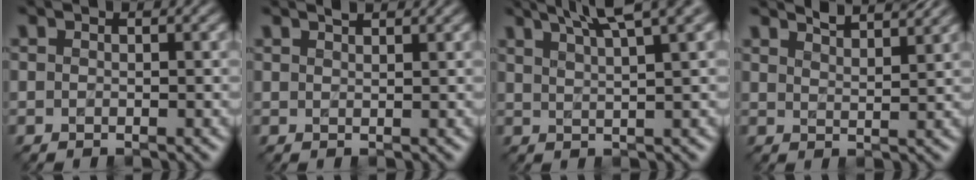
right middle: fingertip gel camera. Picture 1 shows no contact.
{"total": 1.3, "force": [1.1, 0.2, 0.5], "torque": [-0.004, 0.000, 0.013]}
{"total": 6.9, "force": [4.8, 1.4, 4.7], "torque": [-0.052, 0.028, 0.052]}
{"total": 4.0, "force": [3.4, 1.0, 1.8], "torque": [-0.006, 0.010, 0.030]}